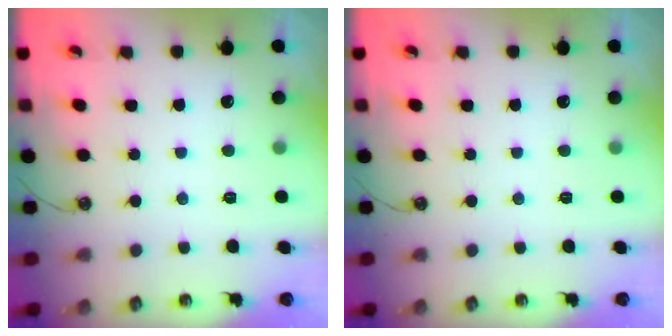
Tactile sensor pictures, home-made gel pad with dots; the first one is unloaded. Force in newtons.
{"total": 0.0}